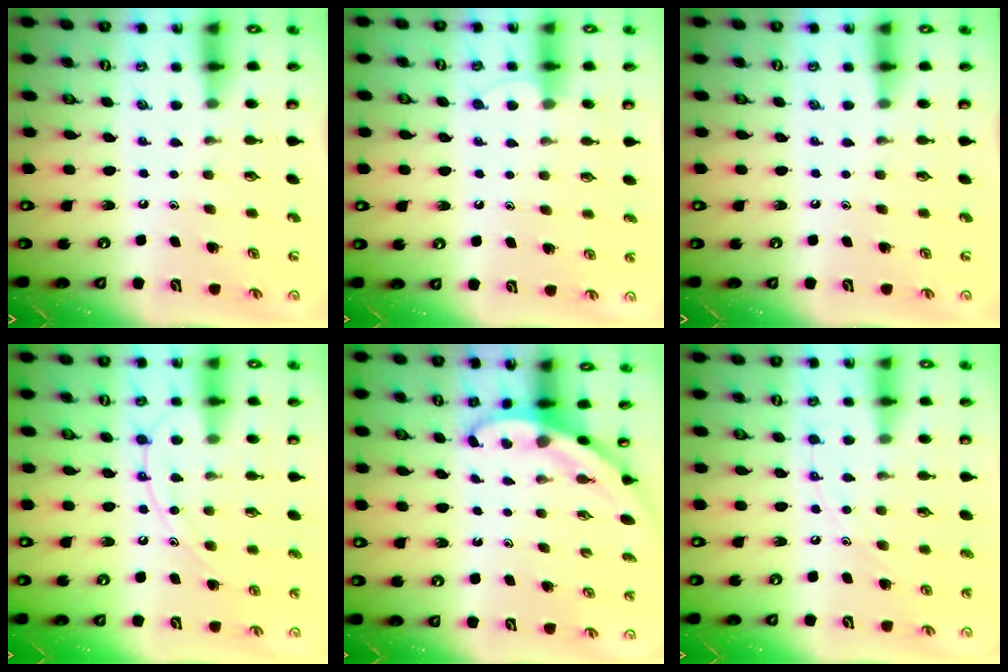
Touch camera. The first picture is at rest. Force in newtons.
{"total": 4.9, "press": 4.8, "slide": 0.5}
{"total": 0.0}
{"total": 10.9, "press": 10.8, "slide": 1.0}
{"total": 3.5, "press": 3.5, "slide": 0.2}
{"total": 8.2, "press": 8.2, "slide": 0.6}